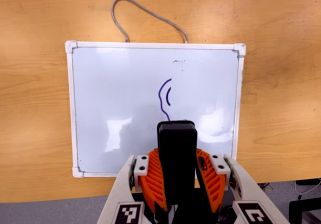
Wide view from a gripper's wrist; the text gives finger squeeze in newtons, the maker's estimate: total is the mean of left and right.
{"total": 7.8, "left": 6.2, "right": 9.3}